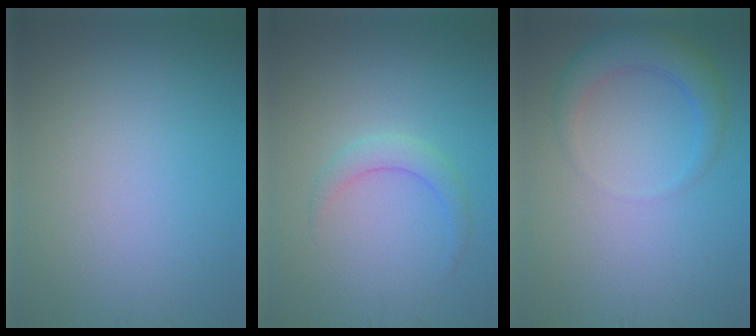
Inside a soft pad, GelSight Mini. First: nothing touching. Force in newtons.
{"total": 2.0, "press": 2.0, "slide": 0.1}
{"total": 3.5, "press": 3.5, "slide": 0.3}